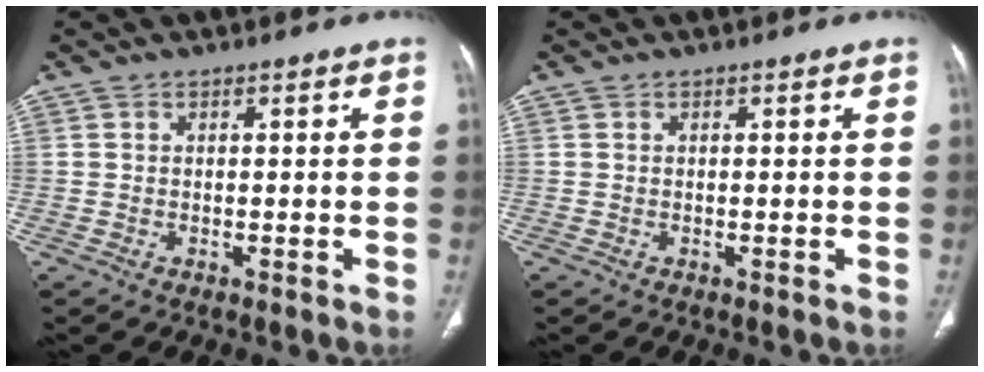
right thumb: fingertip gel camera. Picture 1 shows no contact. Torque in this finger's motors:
{"motor_torque": [0.03, 0.03, -0.01, 0.01, 0.01]}